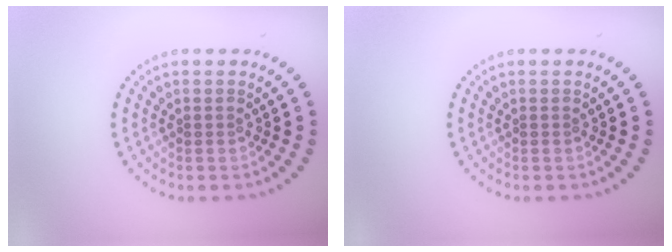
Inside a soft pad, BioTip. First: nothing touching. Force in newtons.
{"total": 0.0}